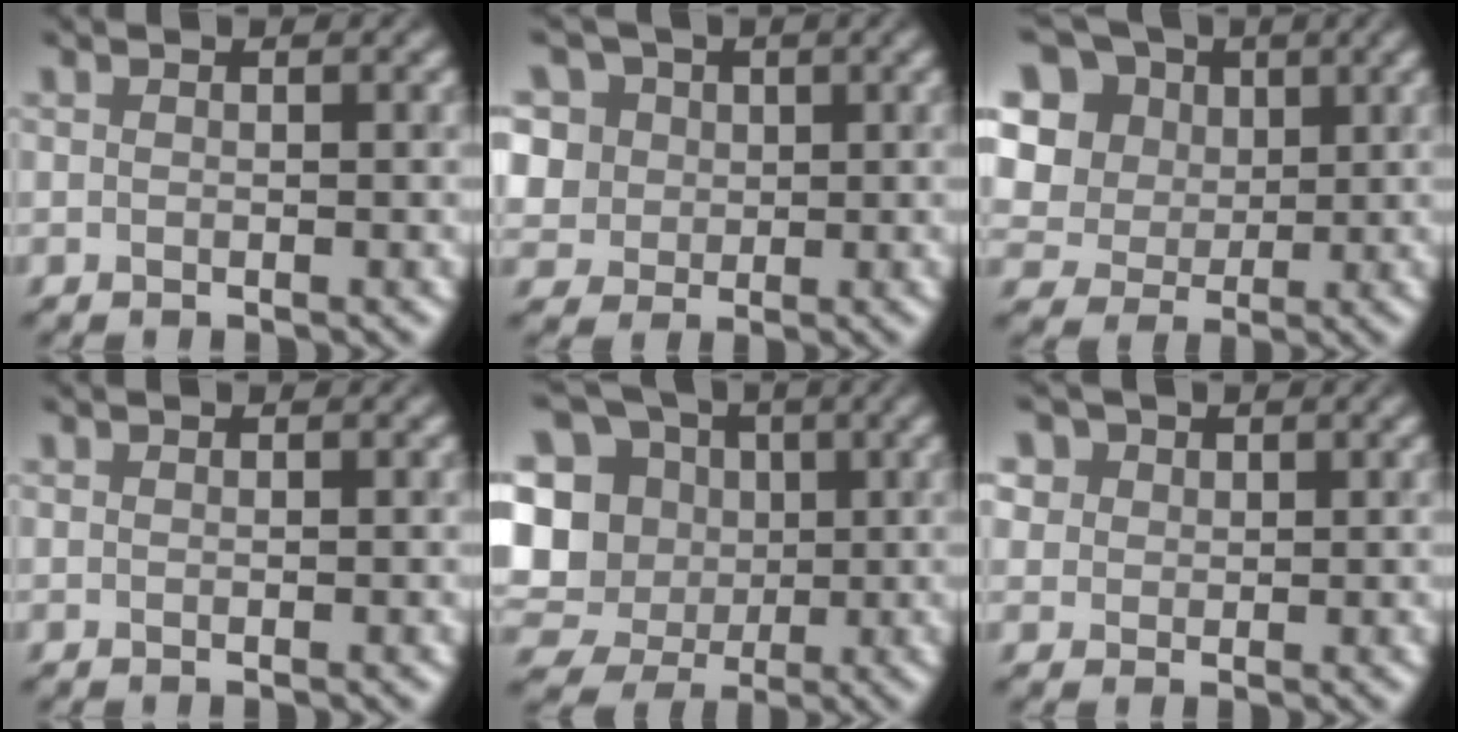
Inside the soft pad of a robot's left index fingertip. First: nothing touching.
{"total": 8.2, "force": [3.8, 6.5, 3.2], "torque": [-0.068, 0.022, 0.043]}
{"total": 12.4, "force": [4.6, 10.3, 5.2], "torque": [-0.143, 0.025, 0.081]}
{"total": 0.0}
{"total": 14.7, "force": [1.6, 13.5, 5.6], "torque": [-0.175, 0.029, 0.009]}
{"total": 4.2, "force": [2.3, 3.2, 1.4], "torque": [-0.034, 0.011, 0.035]}